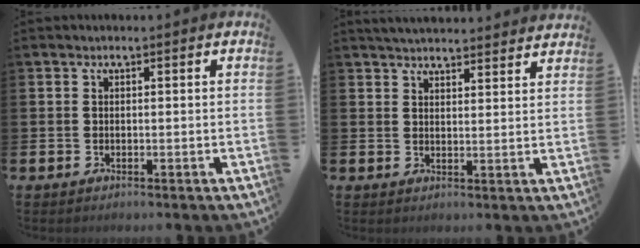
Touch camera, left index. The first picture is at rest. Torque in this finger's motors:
{"motor_torque": [1.01, -1.13, 0.46, 0.08]}